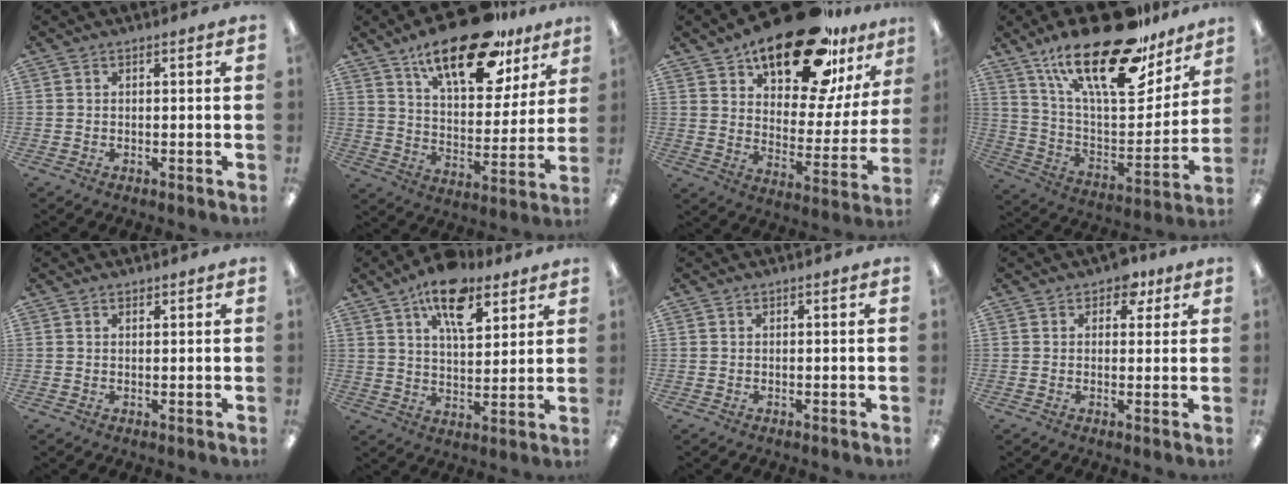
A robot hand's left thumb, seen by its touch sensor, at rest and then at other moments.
{"total": 21.7, "force": [14.6, 8.9, 13.3], "torque": [-0.205, -0.075, 0.244]}
{"total": 25.7, "force": [18.1, 10.5, 15.0], "torque": [-0.221, -0.106, 0.300]}
{"total": 27.4, "force": [18.2, 10.6, 17.6], "torque": [-0.274, -0.101, 0.309]}
{"total": 0.7, "force": [0.6, 0.3, 0.2], "torque": [0.003, -0.003, 0.010]}
{"total": 14.2, "force": [8.7, 6.7, 9.0], "torque": [-0.138, -0.035, 0.150]}
{"total": 0.0}
{"total": 4.1, "force": [2.4, 2.8, 1.9], "torque": [-0.013, -0.005, 0.038]}